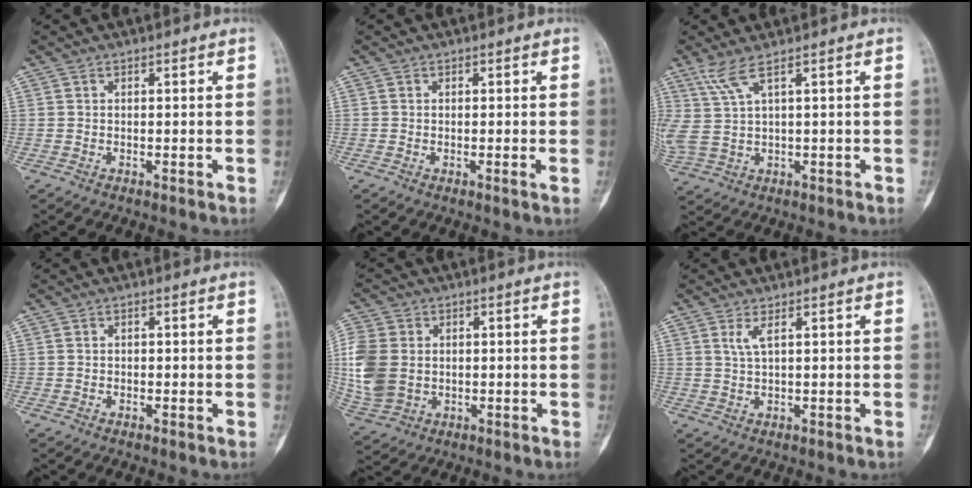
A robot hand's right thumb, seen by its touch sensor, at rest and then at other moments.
{"total": 0.6, "force": [-0.1, 0.0, 0.6], "torque": [-0.014, -0.002, -0.001]}
{"total": 5.1, "force": [3.0, 0.4, 4.1], "torque": [-0.117, -0.008, 0.076]}
{"total": 0.0}
{"total": 11.8, "force": [0.2, 9.1, 7.6], "torque": [-0.186, -0.002, 0.015]}
{"total": 1.2, "force": [1.1, 0.2, 0.0], "torque": [-0.022, 0.003, 0.028]}